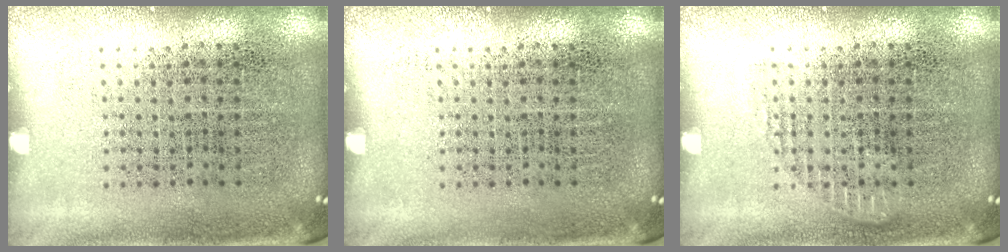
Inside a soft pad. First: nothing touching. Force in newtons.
{"total": 0.0}
{"total": 0.8, "press": 0.8, "slide": 0.2}